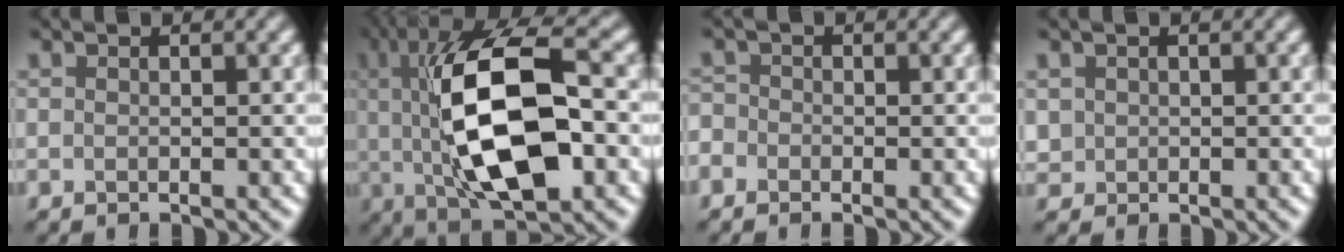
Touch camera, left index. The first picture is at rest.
{"total": 13.1, "force": [0.5, 5.3, 12.0], "torque": [-0.207, 0.007, 0.003]}
{"total": 1.4, "force": [-0.9, 1.1, 0.1], "torque": [0.006, 0.006, -0.021]}
{"total": 1.2, "force": [0.3, 1.1, 0.1], "torque": [-0.002, -0.007, 0.009]}